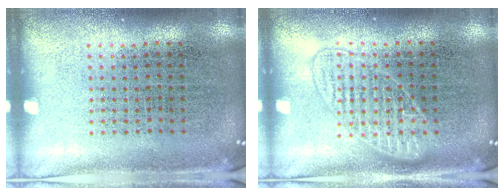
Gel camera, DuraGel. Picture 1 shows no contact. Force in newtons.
{"total": 2.4, "press": 2.3, "slide": 0.4}